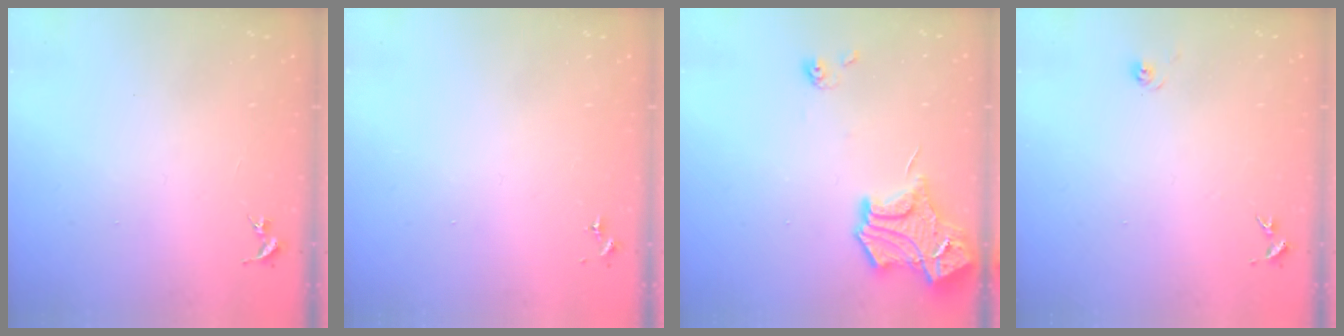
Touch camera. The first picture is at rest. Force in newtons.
{"total": 0.0}
{"total": 15.5, "press": 15.4, "slide": 1.4}
{"total": 5.8, "press": 5.8, "slide": 0.5}